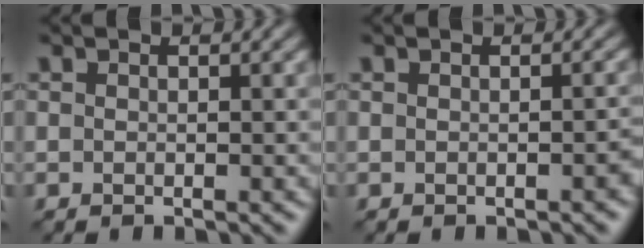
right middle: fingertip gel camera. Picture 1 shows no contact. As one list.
[{"total": 0.7, "force": [-0.4, 0.2, 0.5], "torque": [-0.008, 0.003, -0.003]}]